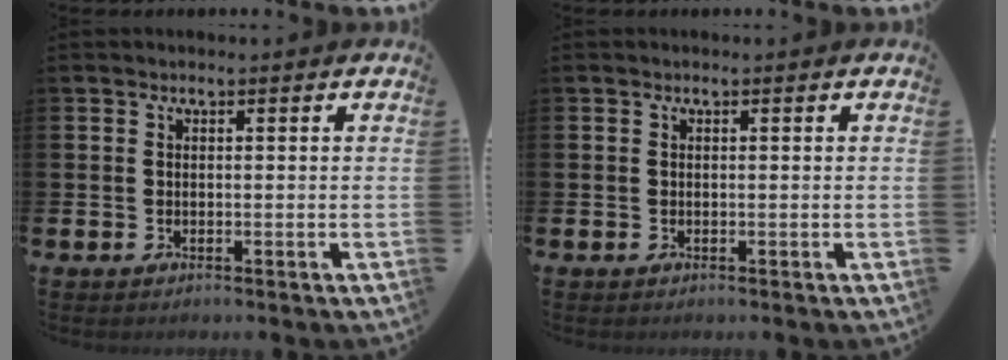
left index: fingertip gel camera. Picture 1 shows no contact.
{"total": 0.0}